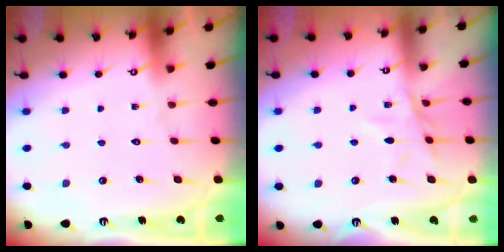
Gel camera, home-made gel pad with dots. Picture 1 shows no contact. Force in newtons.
{"total": 8.7, "press": 8.7, "slide": 0.7}